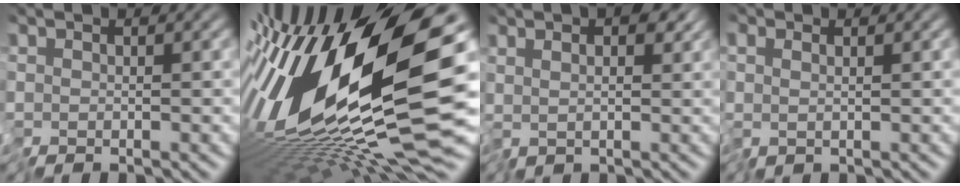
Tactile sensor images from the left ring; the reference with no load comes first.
{"total": 18.6, "force": [1.4, 4.3, 18.0], "torque": [-0.337, -0.011, 0.028]}
{"total": 3.8, "force": [1.8, 1.7, 2.9], "torque": [-0.041, 0.010, 0.030]}
{"total": 0.6, "force": [0.3, 0.2, 0.4], "torque": [-0.011, 0.002, 0.007]}